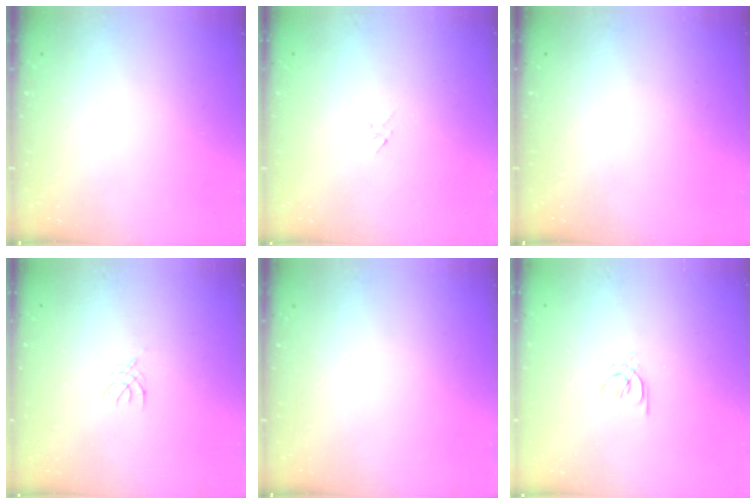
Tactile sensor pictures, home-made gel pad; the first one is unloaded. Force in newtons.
{"total": 2.3, "press": 2.2, "slide": 0.6}
{"total": 0.0}
{"total": 1.2, "press": 1.2, "slide": 0.3}
{"total": 0.0}
{"total": 1.2, "press": 1.2, "slide": 0.4}